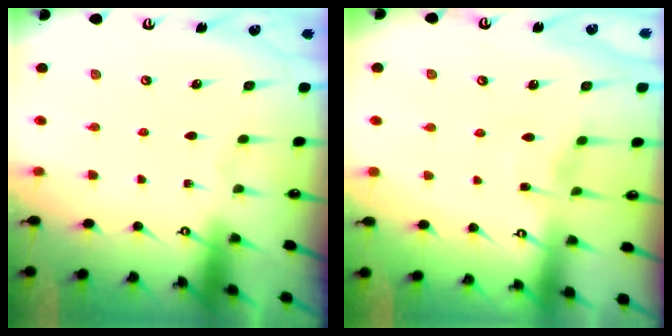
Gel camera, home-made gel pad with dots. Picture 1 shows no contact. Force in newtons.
{"total": 2.9, "press": 2.9, "slide": 0.4}